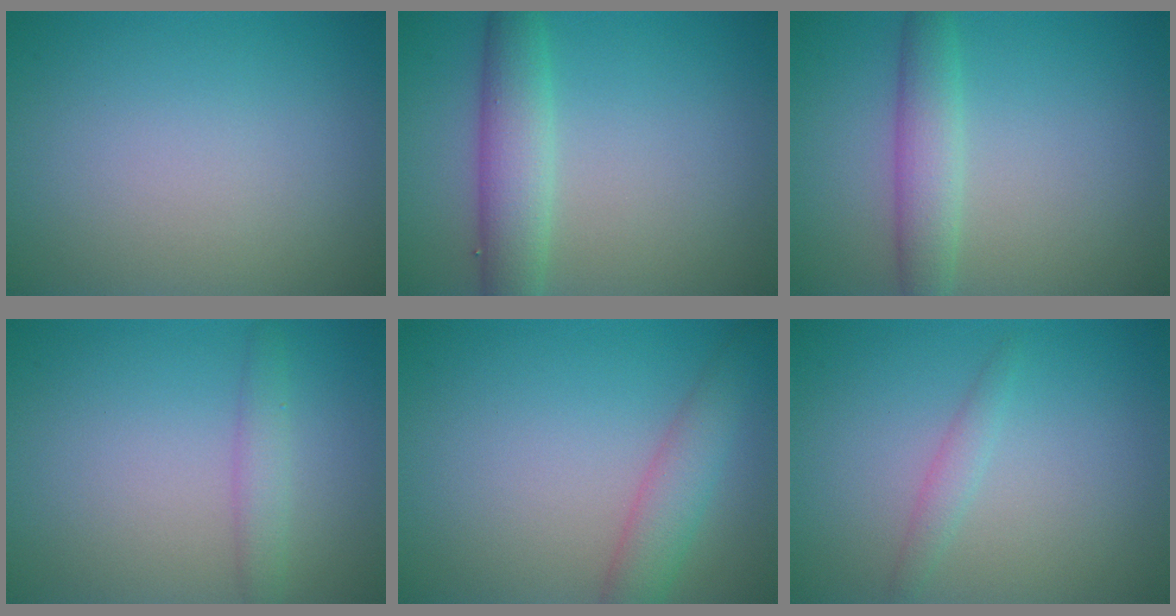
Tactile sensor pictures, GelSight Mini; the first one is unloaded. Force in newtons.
{"total": 4.3, "press": 4.3, "slide": 0.3}
{"total": 3.2, "press": 3.2, "slide": 0.0}
{"total": 1.9, "press": 1.9, "slide": 0.1}
{"total": 3.2, "press": 3.1, "slide": 0.3}
{"total": 1.2, "press": 1.2, "slide": 0.1}